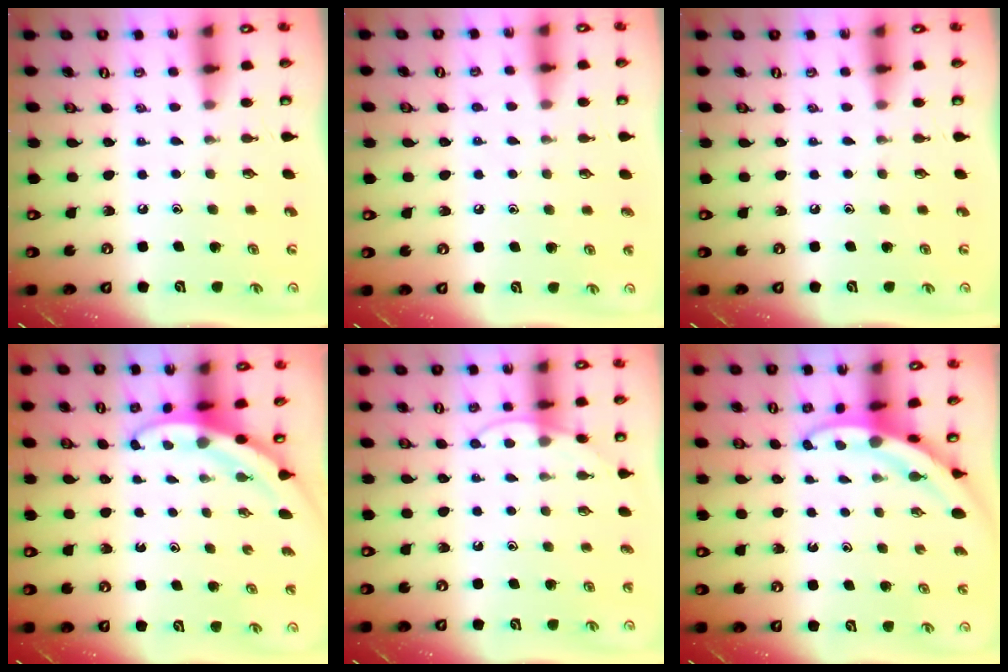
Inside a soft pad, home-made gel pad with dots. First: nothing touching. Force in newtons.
{"total": 5.2, "press": 5.1, "slide": 0.6}
{"total": 0.0}
{"total": 3.3, "press": 3.3, "slide": 0.1}
{"total": 6.2, "press": 6.1, "slide": 0.7}
{"total": 3.3, "press": 3.3, "slide": 0.2}